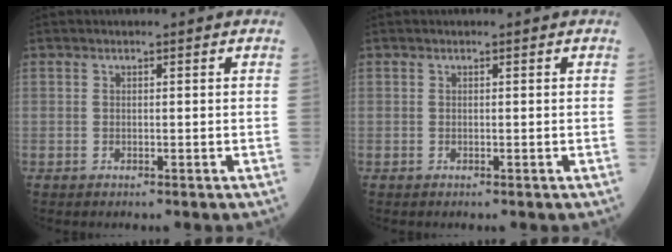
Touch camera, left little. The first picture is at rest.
{"total": 0.0}